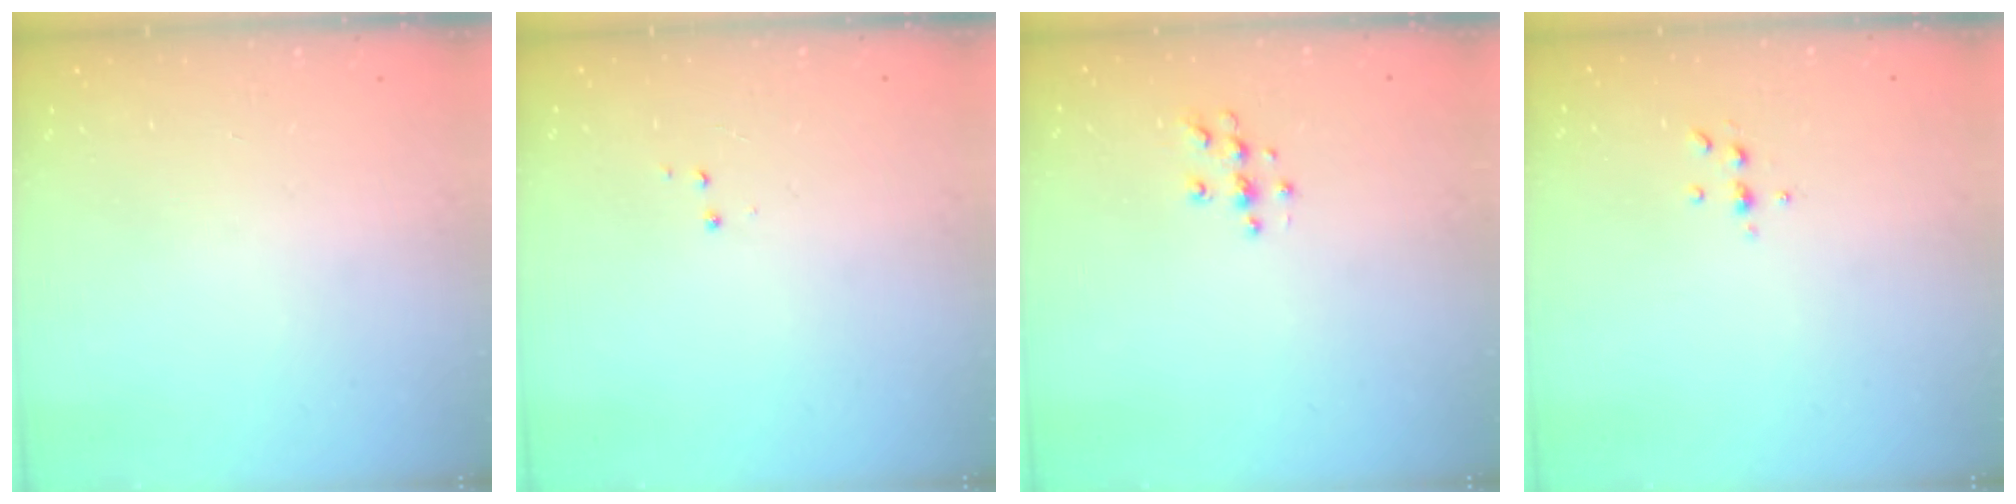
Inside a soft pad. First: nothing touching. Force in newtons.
{"total": 2.9, "press": 2.8, "slide": 0.4}
{"total": 5.4, "press": 5.4, "slide": 0.6}
{"total": 4.2, "press": 4.1, "slide": 0.5}